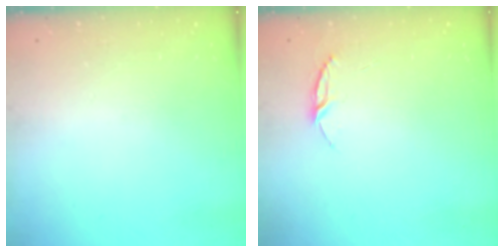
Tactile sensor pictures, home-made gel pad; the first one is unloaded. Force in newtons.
{"total": 4.6, "press": 4.5, "slide": 0.4}